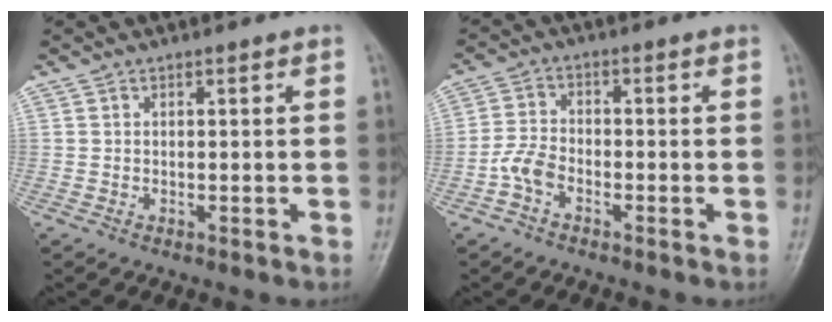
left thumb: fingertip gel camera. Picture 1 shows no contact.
{"total": 4.4, "force": [-2.4, 2.5, 2.6], "torque": [-0.052, 0.014, -0.055]}